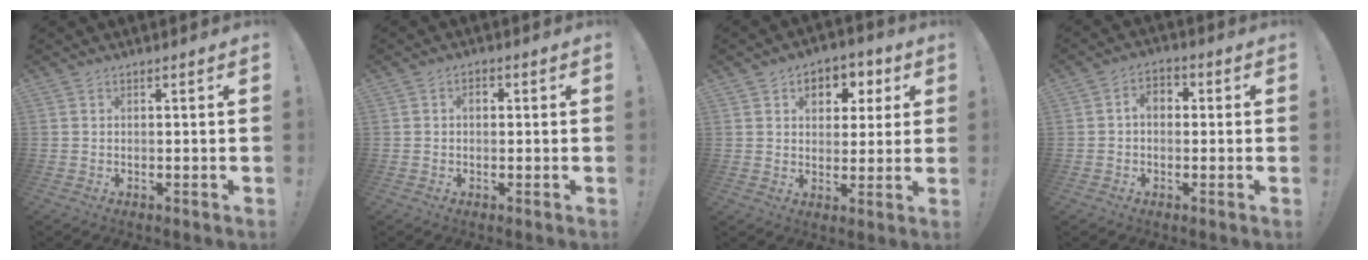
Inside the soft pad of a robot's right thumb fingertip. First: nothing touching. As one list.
[{"total": 1.9, "force": [0.0, 1.2, 1.4], "torque": [-0.022, 0.006, -0.003]}, {"total": 8.0, "force": [2.7, 6.3, 4.1], "torque": [-0.040, -0.013, 0.048]}, {"total": 4.7, "force": [0.3, 3.1, 3.4], "torque": [-0.059, 0.008, 0.003]}]